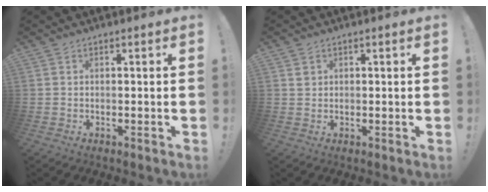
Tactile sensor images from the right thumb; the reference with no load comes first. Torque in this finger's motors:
{"motor_torque": [-0.31, 0.12, 0.15, 0.05, 0.01]}